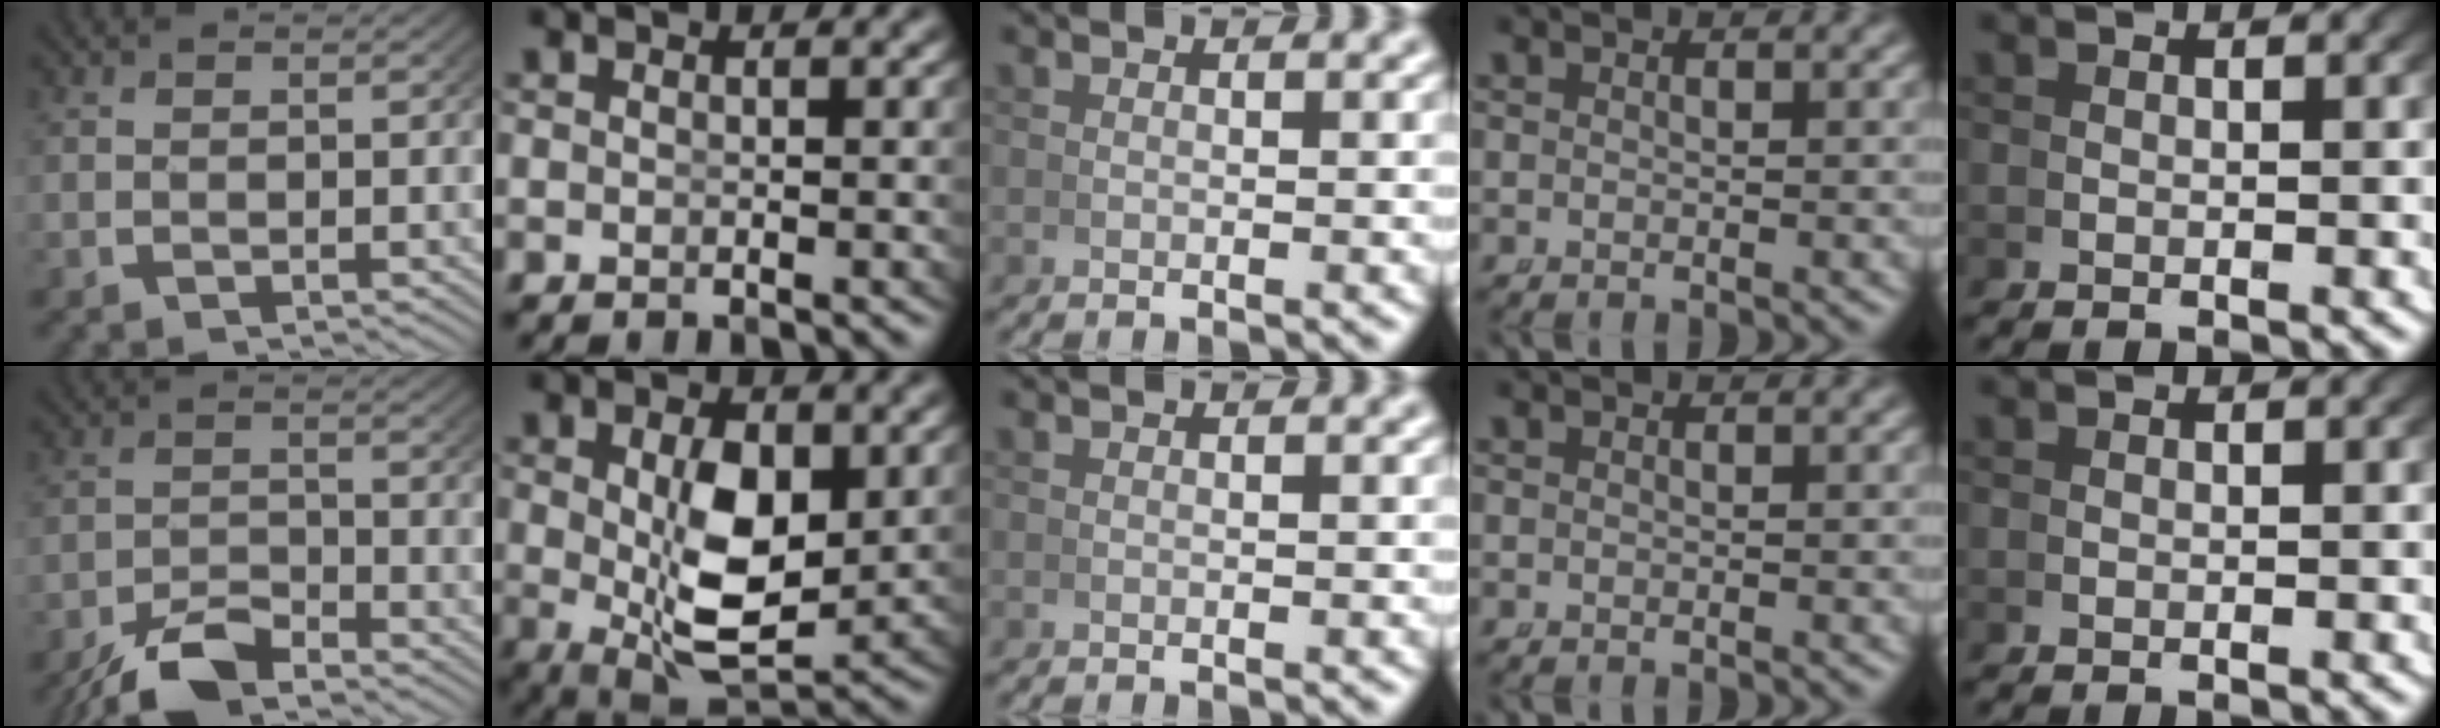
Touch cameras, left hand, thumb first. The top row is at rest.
{"thumb": {"total": 5.3, "force": [-4.2, 2.0, 2.5], "torque": [-0.044, -0.011, -0.074]}, "index": {"total": 7.8, "force": [-0.5, 4.0, 6.7], "torque": [-0.114, -0.038, 0.019]}}